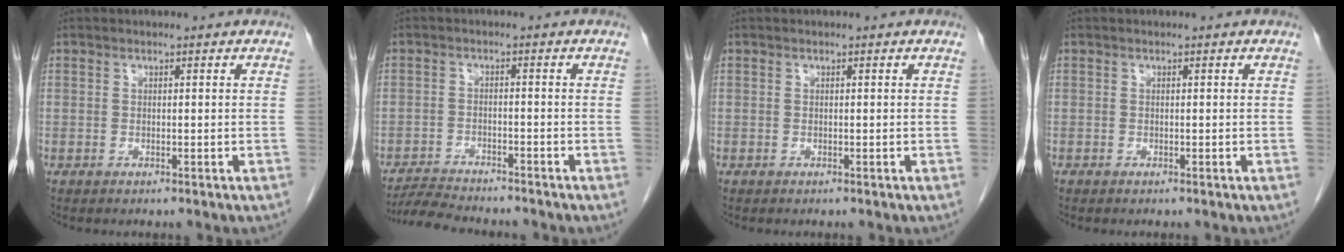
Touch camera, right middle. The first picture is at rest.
{"total": 6.3, "force": [-6.1, 0.3, 1.6], "torque": [-0.028, -0.017, -0.104]}
{"total": 0.0}
{"total": 0.0}